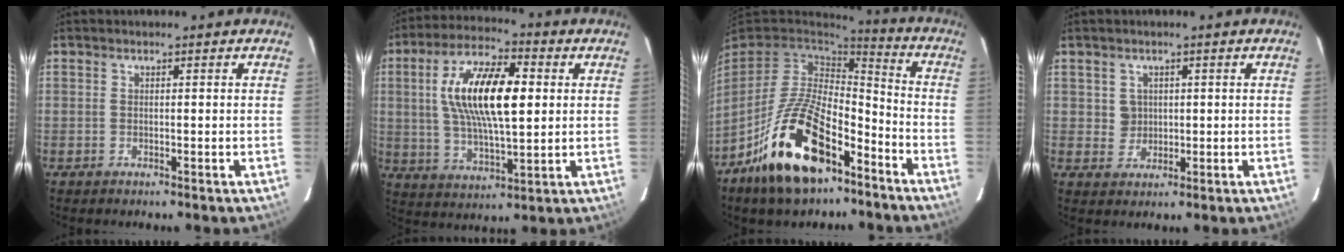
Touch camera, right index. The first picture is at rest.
{"total": 16.7, "force": [2.9, 6.3, 15.2], "torque": [-0.284, 0.016, 0.053]}
{"total": 20.4, "force": [-11.6, 9.6, 13.8], "torque": [-0.271, -0.006, -0.200]}
{"total": 2.9, "force": [0.8, 2.8, 0.3], "torque": [0.002, 0.008, 0.014]}